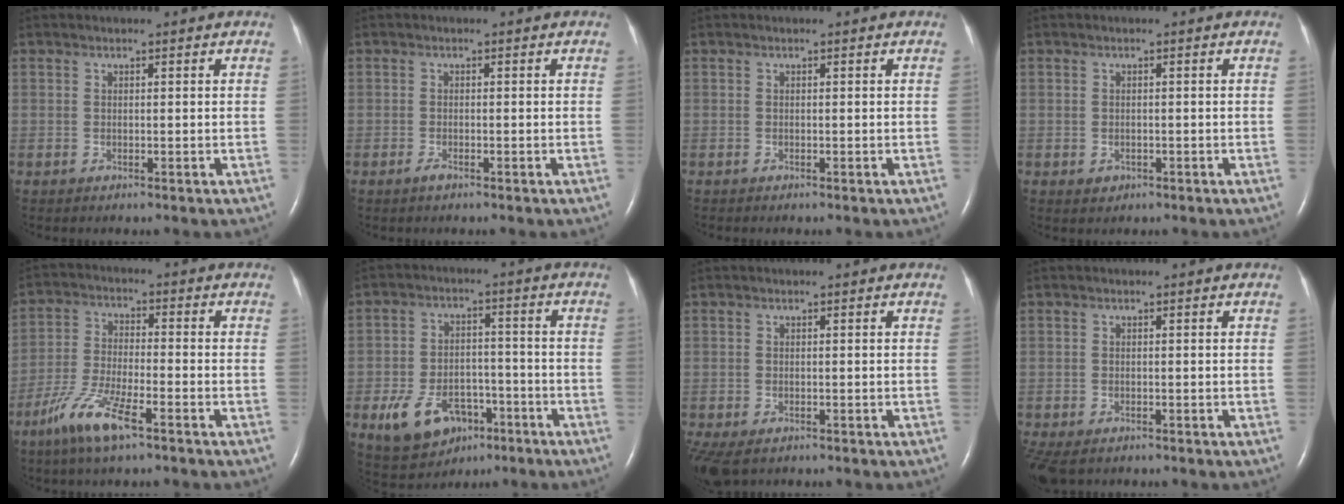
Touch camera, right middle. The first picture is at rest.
{"total": 0.9, "force": [-0.7, 0.1, 0.6], "torque": [-0.013, -0.001, -0.014]}
{"total": 0.0}
{"total": 1.2, "force": [-0.6, 1.1, 0.3], "torque": [0.000, 0.004, -0.006]}
{"total": 9.0, "force": [-5.6, 1.4, 6.9], "torque": [-0.150, -0.015, -0.109]}
{"total": 10.6, "force": [-5.1, 6.7, 6.4], "torque": [-0.120, 0.005, -0.074]}
{"total": 5.6, "force": [-3.6, 3.2, 2.9], "torque": [-0.068, -0.013, -0.057]}
{"total": 5.1, "force": [-3.7, 2.5, 2.5], "torque": [-0.049, -0.011, -0.058]}